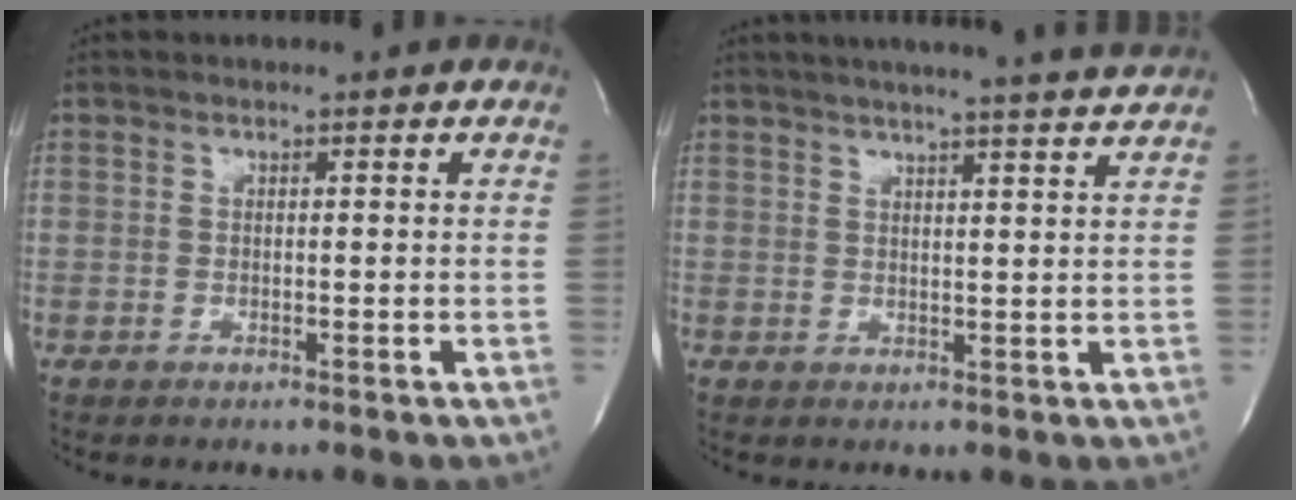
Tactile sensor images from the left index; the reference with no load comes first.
{"total": 12.7, "force": [11.4, -0.9, 5.5], "torque": [-0.090, -0.013, 0.137]}